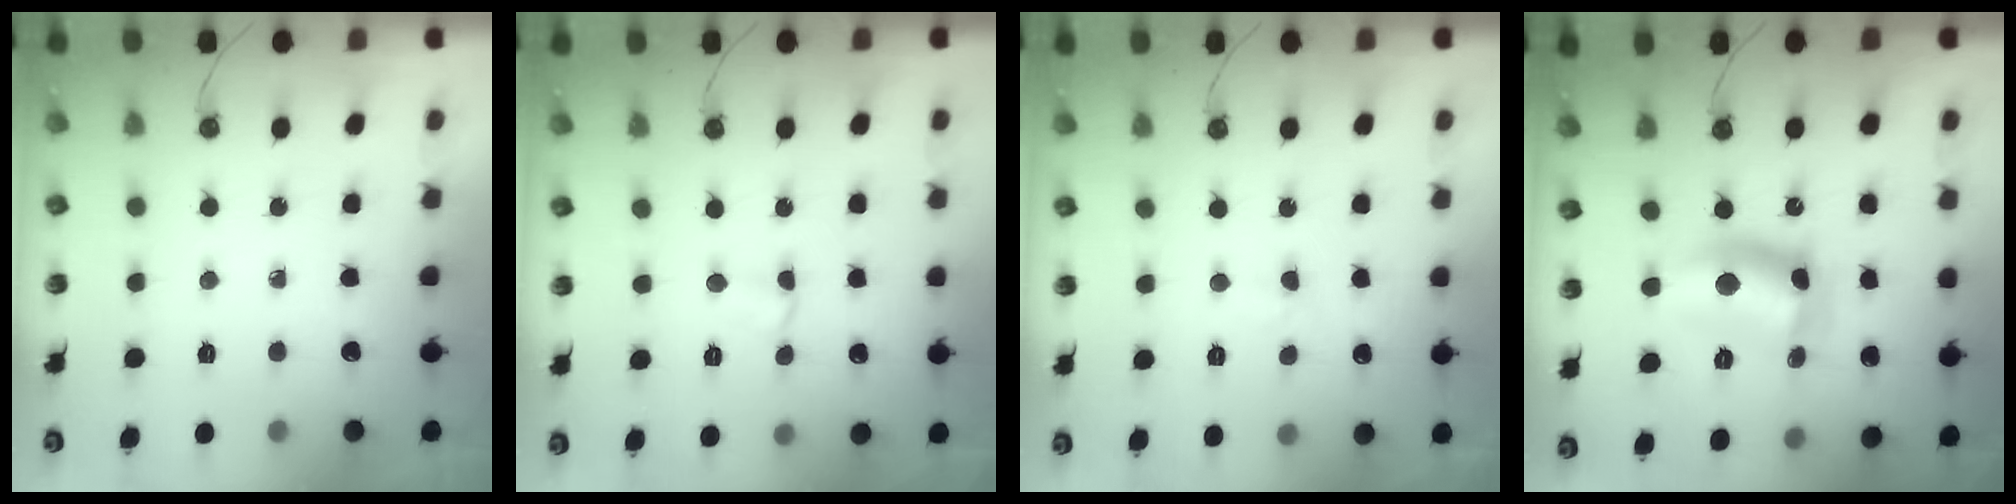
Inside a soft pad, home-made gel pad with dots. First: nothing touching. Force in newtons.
{"total": 2.5, "press": 2.4, "slide": 0.4}
{"total": 2.9, "press": 2.9, "slide": 0.4}
{"total": 12.2, "press": 12.1, "slide": 1.3}